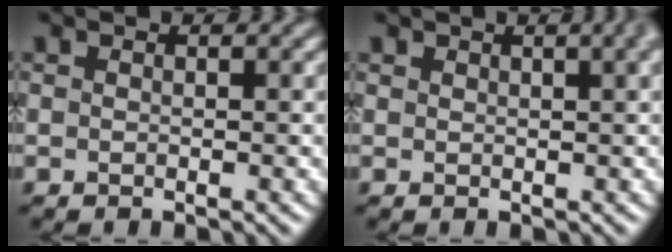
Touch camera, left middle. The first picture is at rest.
{"total": 3.1, "force": [1.4, 1.7, 2.3], "torque": [0.003, 0.021, 0.018]}